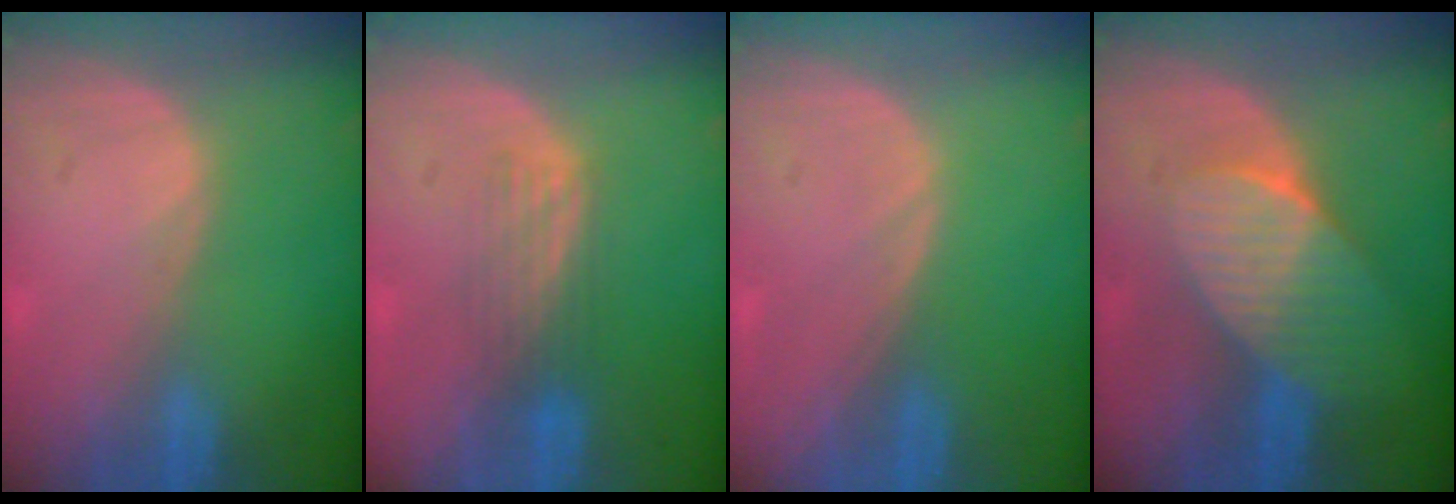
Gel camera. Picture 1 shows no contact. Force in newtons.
{"total": 3.3, "press": 3.3, "slide": 0.0}
{"total": 0.0}
{"total": 7.7, "press": 6.9, "slide": 3.4}